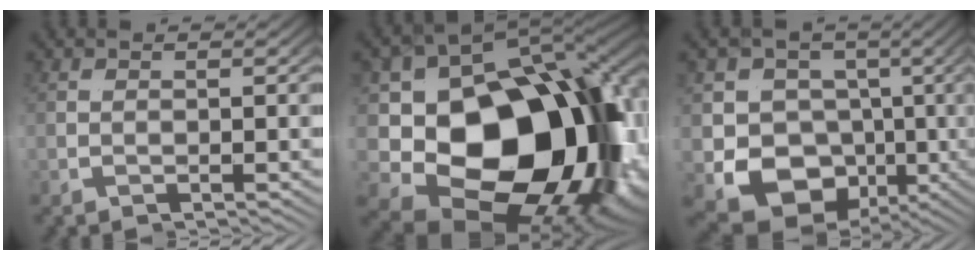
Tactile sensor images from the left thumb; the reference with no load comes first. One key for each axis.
{"total": 27.3, "fx": -3.5, "fy": 15.6, "fz": 22.1, "tx": -0.362, "ty": -0.031, "tz": -0.043}
{"total": 12.1, "fx": -1.9, "fy": 8.5, "fz": 8.4, "tx": -0.160, "ty": -0.016, "tz": -0.042}